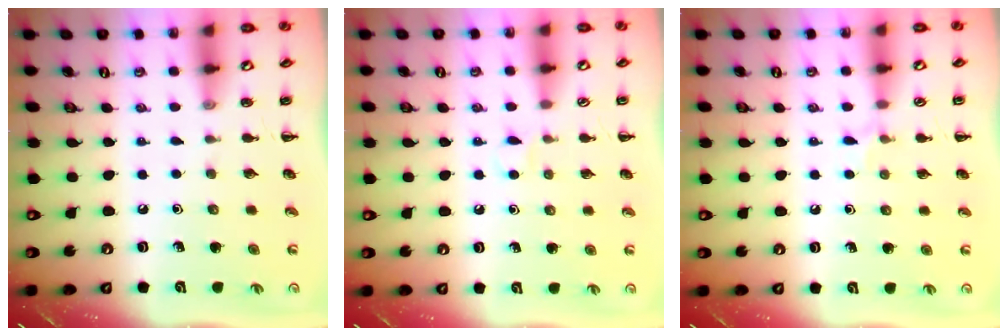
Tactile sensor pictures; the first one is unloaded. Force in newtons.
{"total": 3.3, "press": 3.1, "slide": 1.1}
{"total": 4.9, "press": 4.6, "slide": 1.8}